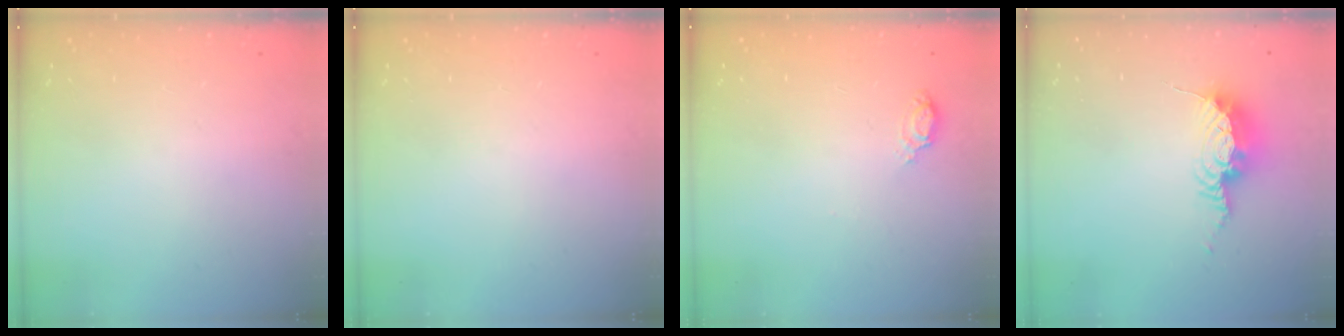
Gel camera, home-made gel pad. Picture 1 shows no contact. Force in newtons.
{"total": 0.0}
{"total": 6.0, "press": 6.0, "slide": 0.6}
{"total": 9.2, "press": 9.2, "slide": 0.3}